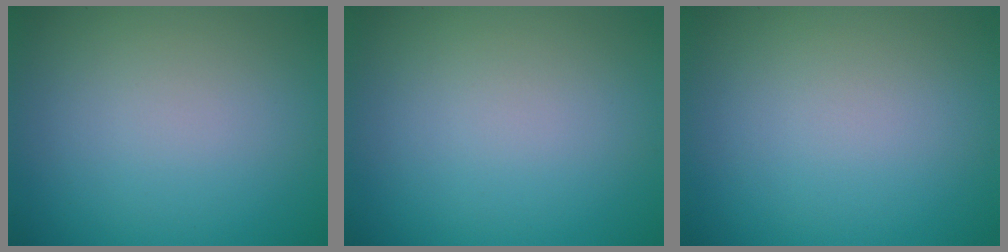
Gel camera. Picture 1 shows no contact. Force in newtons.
{"total": 0.0}
{"total": 0.0}